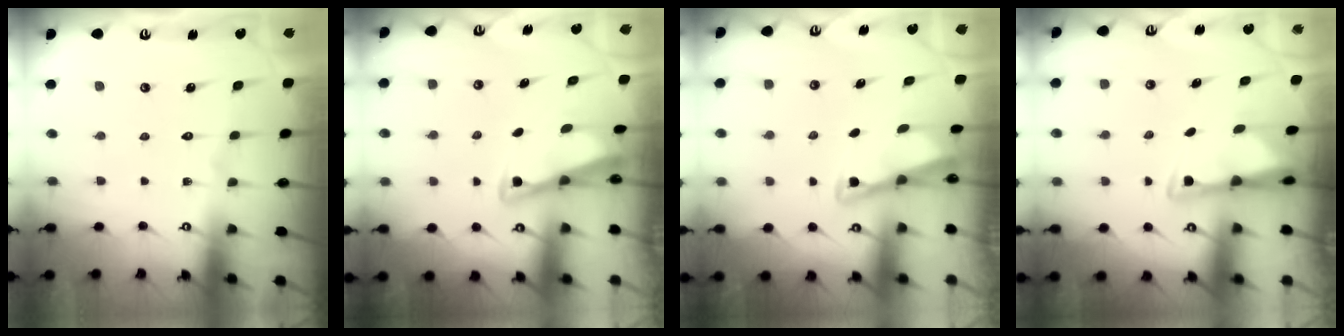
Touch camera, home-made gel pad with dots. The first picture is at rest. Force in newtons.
{"total": 2.8, "press": 2.8, "slide": 0.4}
{"total": 3.1, "press": 3.1, "slide": 0.3}
{"total": 3.0, "press": 3.0, "slide": 0.6}